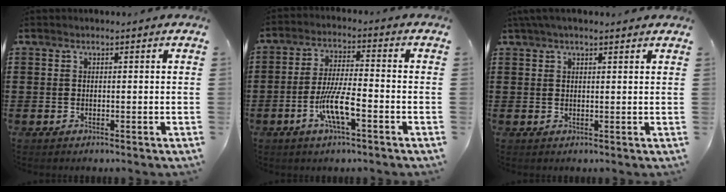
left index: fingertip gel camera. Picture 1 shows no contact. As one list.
[{"total": 7.7, "force": [-3.2, 1.6, 6.8], "torque": [-0.143, -0.007, -0.064]}, {"total": 2.2, "force": [1.6, 0.3, 1.4], "torque": [-0.029, 0.005, 0.030]}]